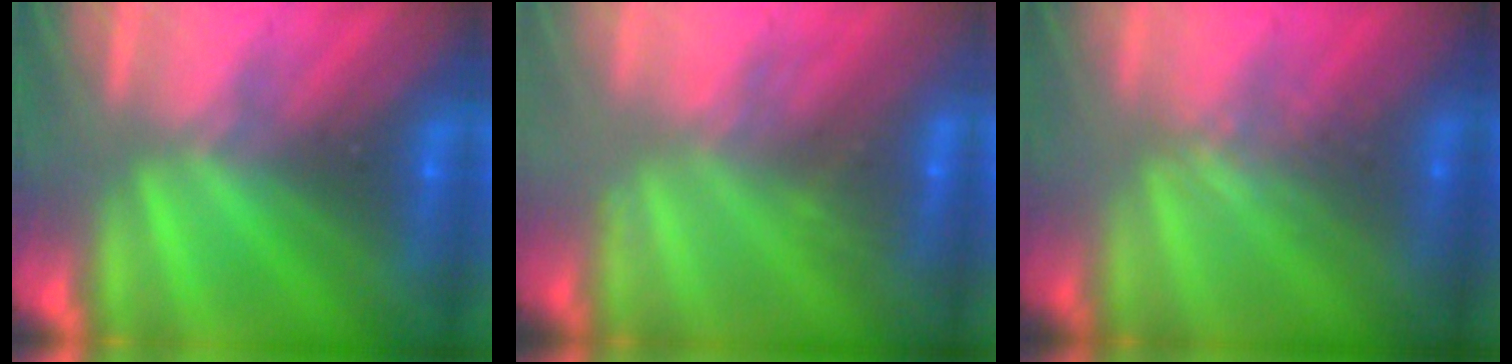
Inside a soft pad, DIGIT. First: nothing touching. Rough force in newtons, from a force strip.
{"total": 3.1}
{"total": 2.5}